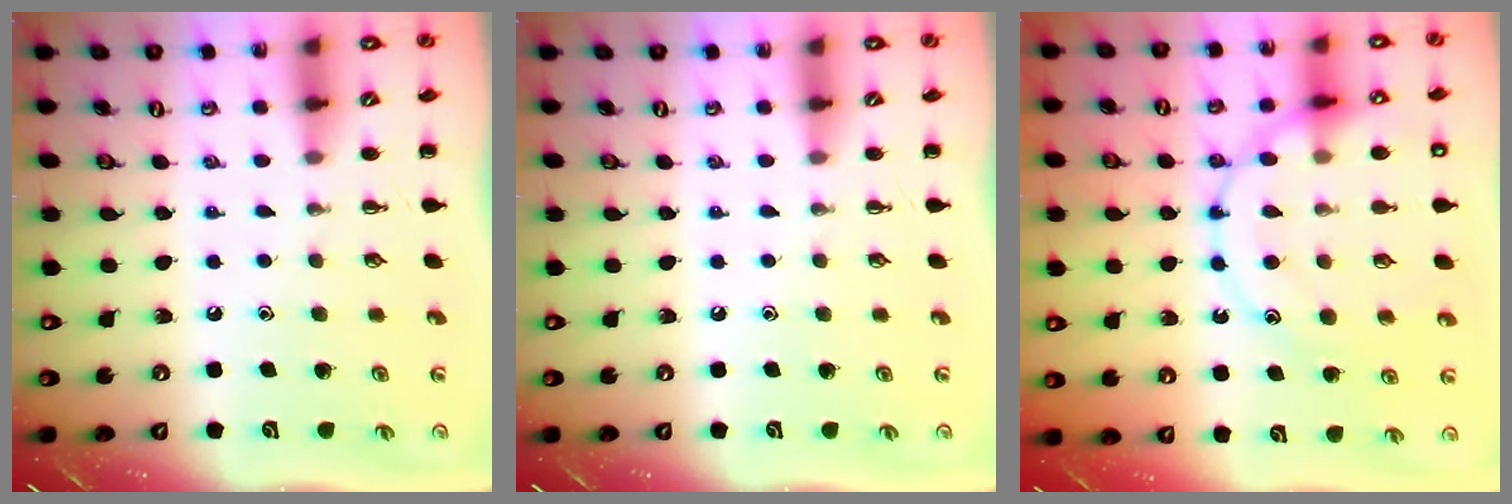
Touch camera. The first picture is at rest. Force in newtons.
{"total": 0.0}
{"total": 18.3, "press": 18.3, "slide": 1.4}